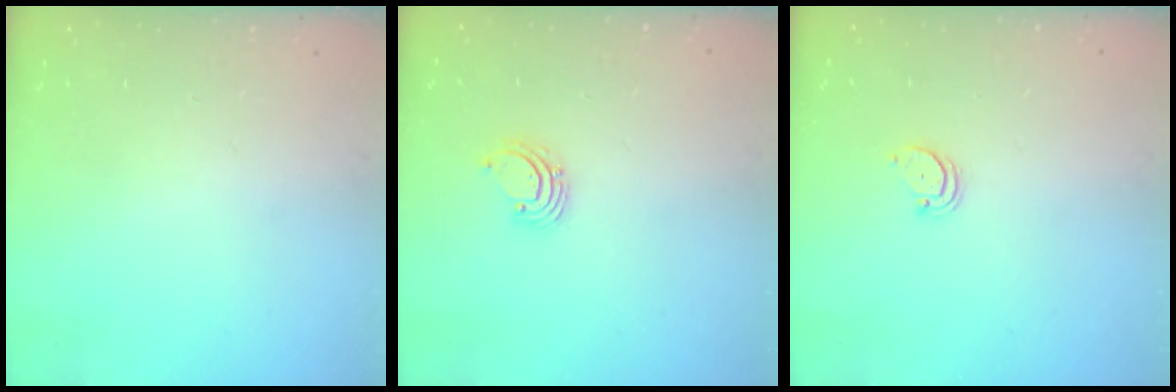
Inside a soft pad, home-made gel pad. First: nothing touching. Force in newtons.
{"total": 2.3, "press": 2.3, "slide": 0.2}
{"total": 1.5, "press": 1.5, "slide": 0.2}